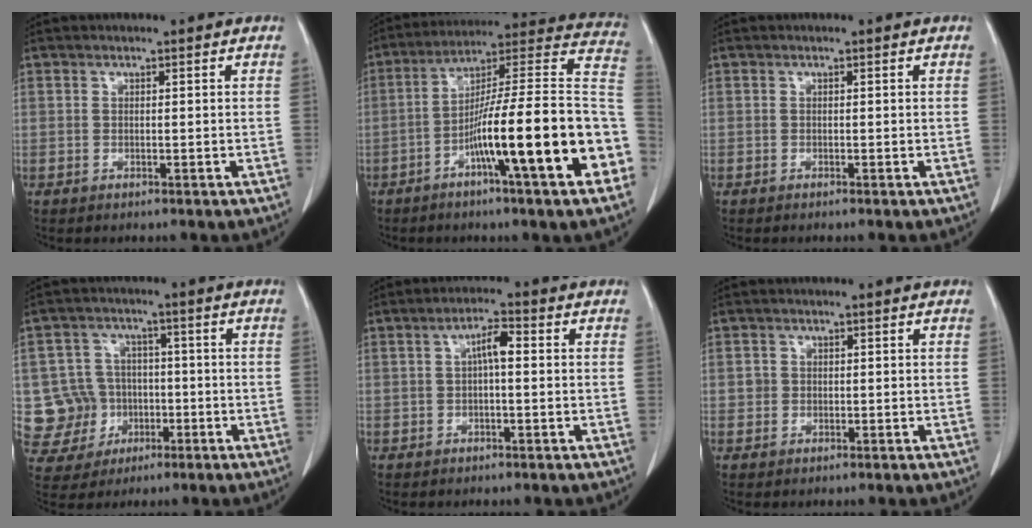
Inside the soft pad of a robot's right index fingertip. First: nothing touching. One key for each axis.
{"total": 23.2, "fx": -7.7, "fy": 0.8, "fz": 21.8, "tx": -0.263, "ty": 0.012, "tz": -0.121}
{"total": 0.0}
{"total": 9.8, "fx": -1.5, "fy": 9.5, "fz": 1.8, "tx": -0.054, "ty": 0.018, "tz": -0.011}
{"total": 3.5, "fx": 0.4, "fy": 0.9, "fz": 3.3, "tx": -0.058, "ty": 0.012, "tz": 0.004}
{"total": 1.3, "fx": 0.1, "fy": 1.3, "fz": 0.2, "tx": -0.001, "ty": 0.004, "tz": 0.003}